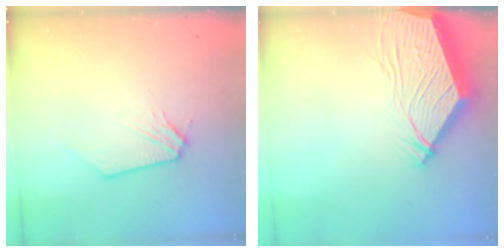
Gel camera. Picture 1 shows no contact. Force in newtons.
{"total": 12.0, "press": 11.9, "slide": 1.5}